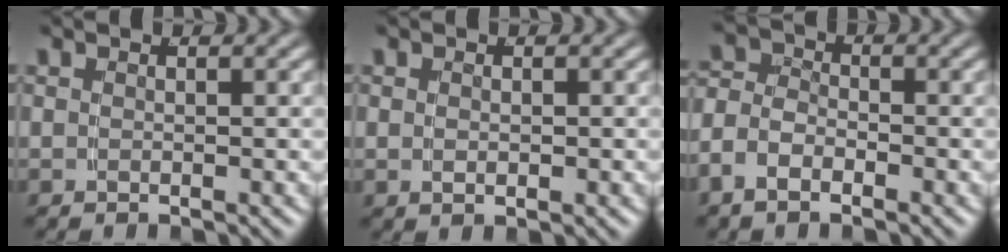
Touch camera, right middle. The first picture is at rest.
{"total": 0.7, "force": [-0.1, 0.1, 0.7], "torque": [-0.014, -0.010, 0.009]}
{"total": 4.0, "force": [-1.4, 3.0, 2.1], "torque": [-0.051, -0.015, -0.026]}